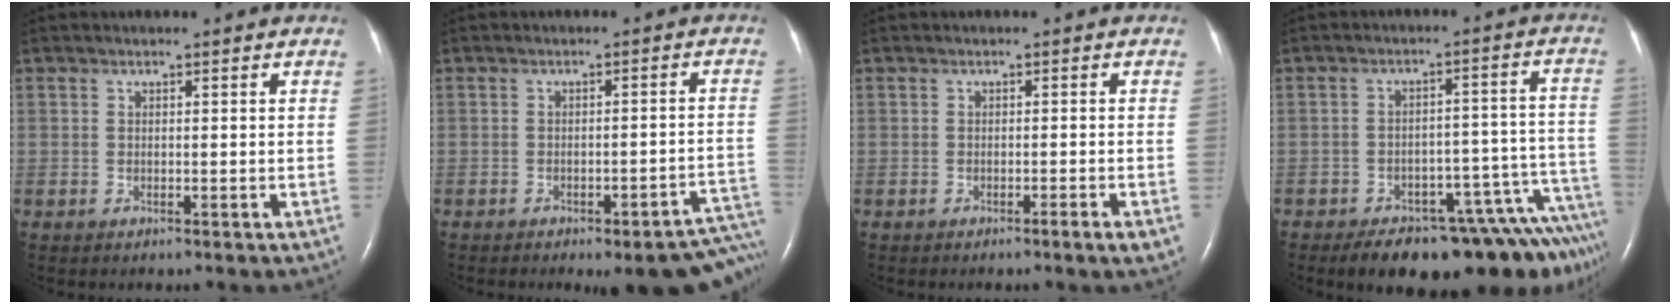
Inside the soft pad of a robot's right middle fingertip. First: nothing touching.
{"total": 14.2, "force": [-12.2, 2.6, 6.8], "torque": [-0.006, 0.025, -0.132]}
{"total": 1.8, "force": [-1.0, -0.3, 1.4], "torque": [-0.022, -0.003, -0.014]}
{"total": 16.9, "force": [-13.6, 4.3, 9.0], "torque": [-0.040, 0.040, -0.175]}